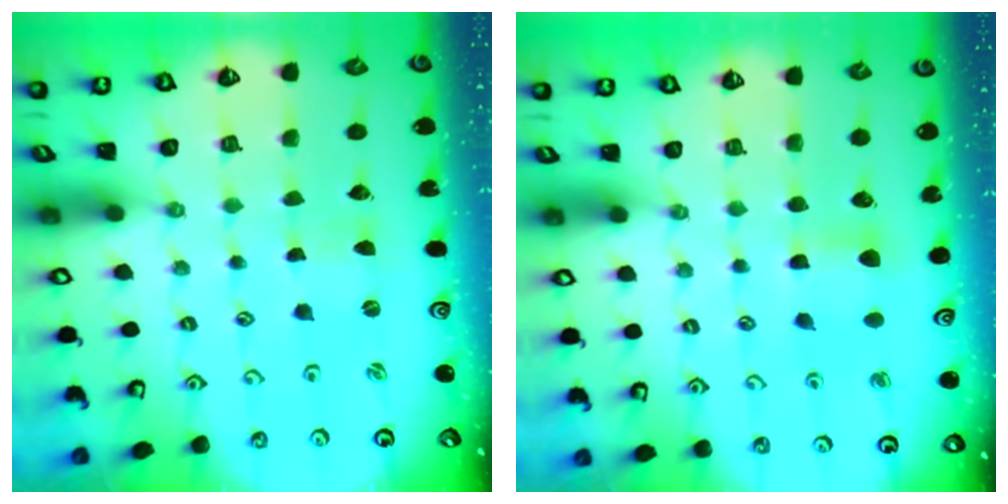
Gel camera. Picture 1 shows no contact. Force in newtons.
{"total": 5.3, "press": 5.3, "slide": 0.8}